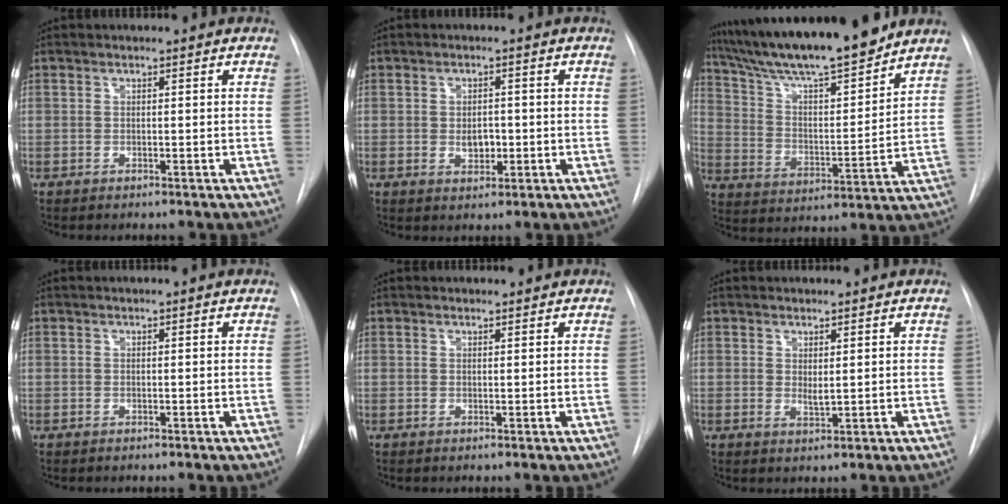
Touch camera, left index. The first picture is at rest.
{"total": 2.9, "force": [-0.4, 1.9, 2.1], "torque": [-0.032, -0.003, -0.003]}
{"total": 18.6, "force": [16.2, 1.2, 9.2], "torque": [-0.156, -0.002, 0.271]}
{"total": 0.0}
{"total": 0.9, "force": [0.9, 0.2, -0.1], "torque": [-0.006, 0.003, 0.016]}
{"total": 1.4, "force": [0.6, 0.4, 1.2], "torque": [-0.022, -0.010, 0.015]}